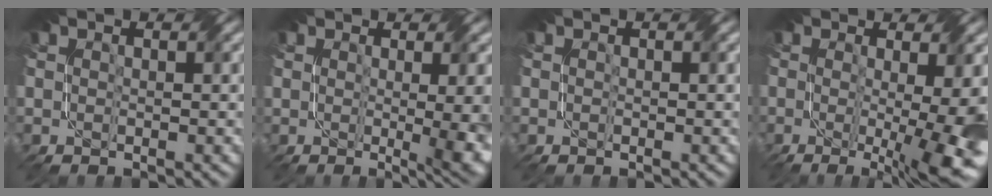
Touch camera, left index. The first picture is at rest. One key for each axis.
{"total": 6.6, "fx": -0.3, "fy": 2.5, "fz": 6.1, "tx": -0.038, "ty": -0.007, "tz": -0.001}
{"total": 0.0}
{"total": 9.4, "fx": -1.1, "fy": 2.7, "fz": 8.9, "tx": -0.105, "ty": -0.007, "tz": -0.016}